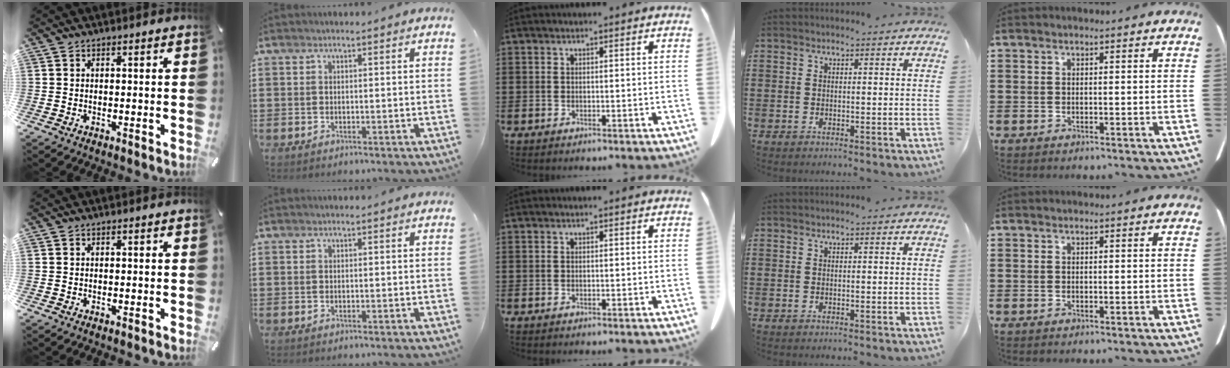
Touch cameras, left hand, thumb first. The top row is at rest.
{}